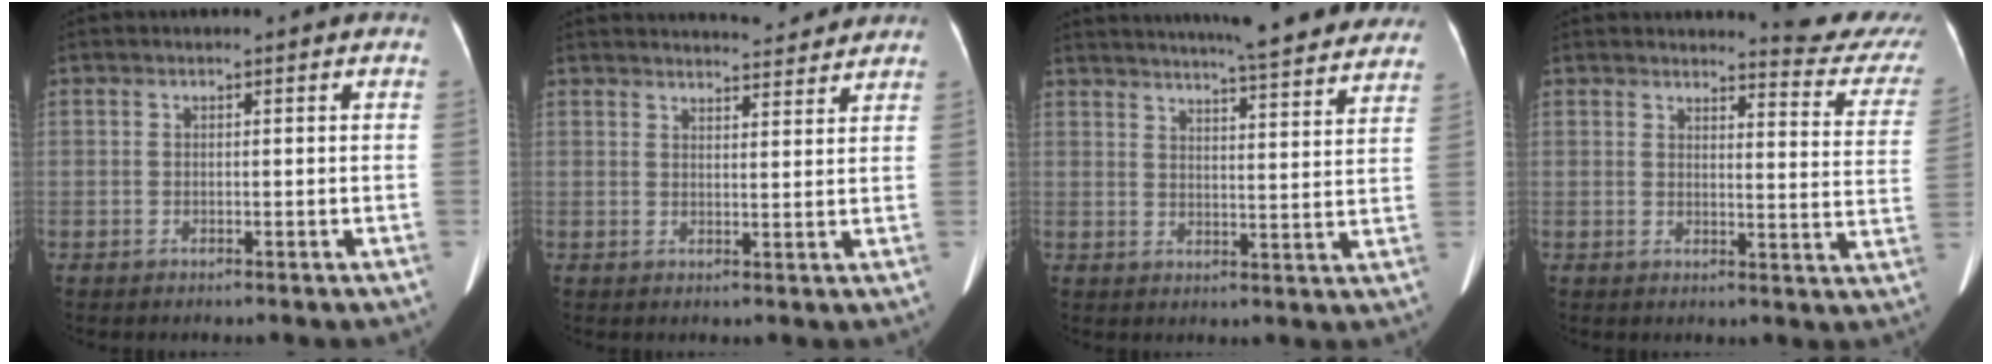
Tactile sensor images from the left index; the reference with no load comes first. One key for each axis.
{"total": 10.2, "fx": 9.8, "fy": 1.4, "fz": 2.5, "tx": -0.026, "ty": 0.008, "tz": 0.116}
{"total": 23.0, "fx": 20.7, "fy": 2.2, "fz": 10.0, "tx": -0.147, "ty": -0.013, "tz": 0.253}
{"total": 11.2, "fx": 11.0, "fy": 0.3, "fz": 2.1, "tx": -0.009, "ty": -0.084, "tz": 0.098}